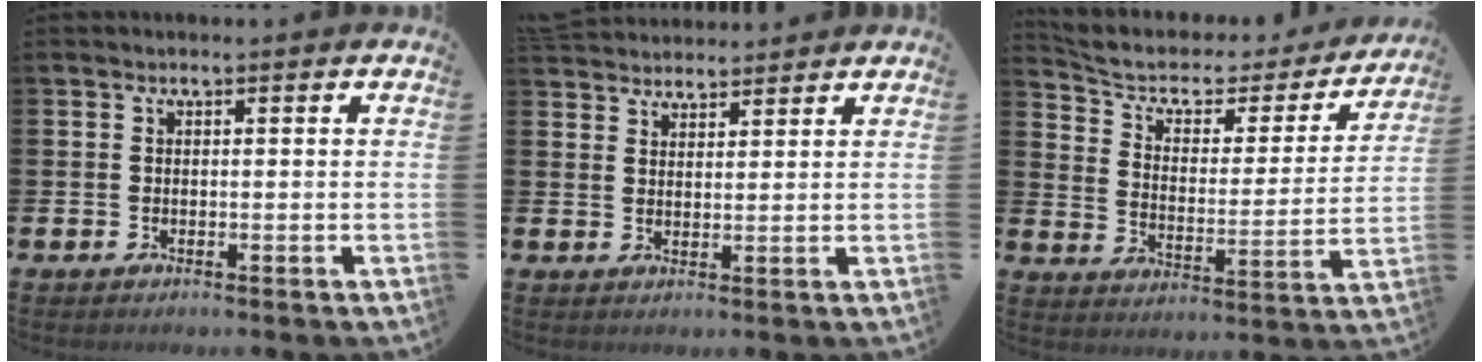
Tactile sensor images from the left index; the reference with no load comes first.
{"total": 3.6, "force": [3.5, 0.8, -0.2], "torque": [-0.006, -0.013, 0.066]}
{"total": 6.2, "force": [5.0, 2.9, 2.2], "torque": [-0.071, -0.036, 0.078]}